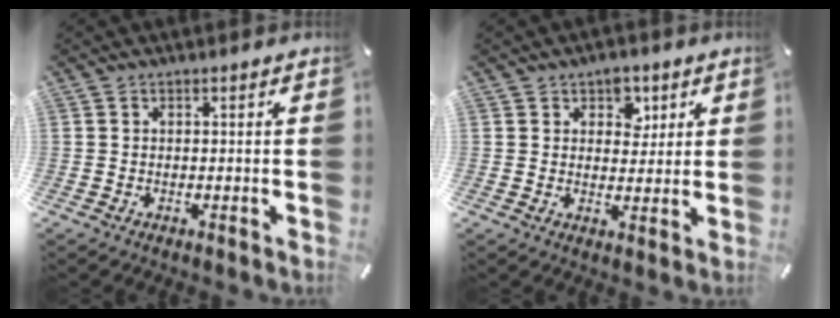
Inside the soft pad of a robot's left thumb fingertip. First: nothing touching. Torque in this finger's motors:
{"motor_torque": [0.63, 0.62, 0.38, -0.44, 0.12]}